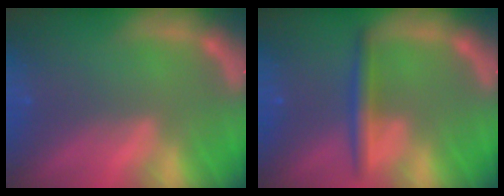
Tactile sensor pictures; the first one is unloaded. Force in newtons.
{"total": 3.0}